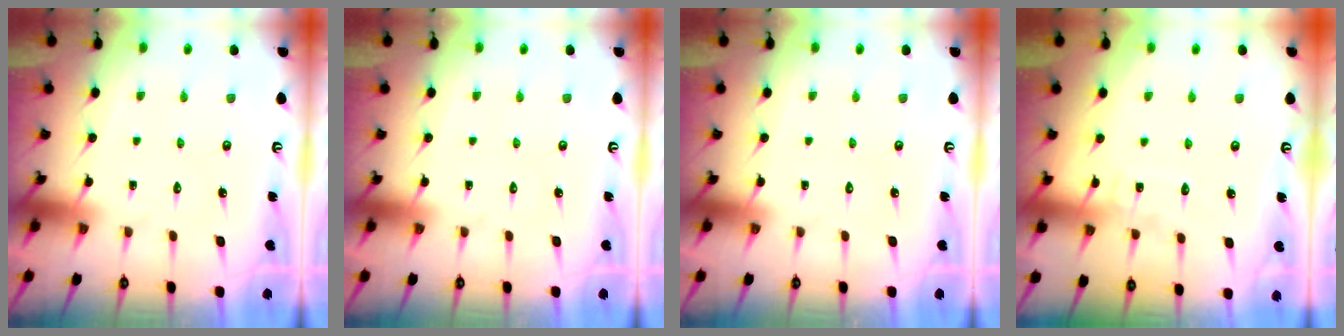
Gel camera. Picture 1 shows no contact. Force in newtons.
{"total": 0.0}
{"total": 0.0}
{"total": 4.9, "press": 4.8, "slide": 0.5}